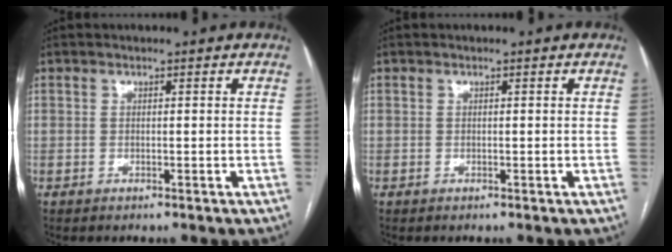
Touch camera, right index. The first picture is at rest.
{"total": 0.0}